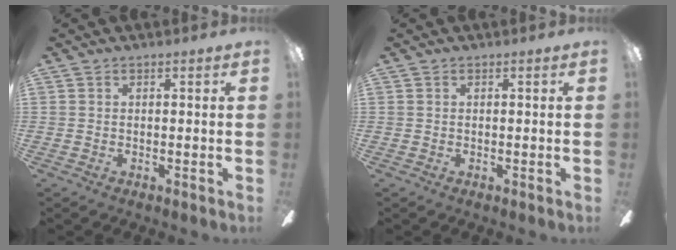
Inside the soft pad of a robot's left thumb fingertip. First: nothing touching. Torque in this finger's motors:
{"motor_torque": [0.00, 0.00, 0.15, -0.15, 0.00]}